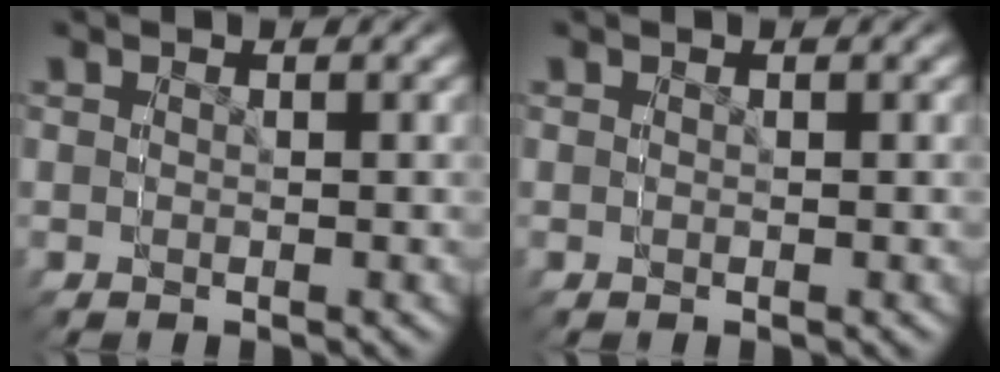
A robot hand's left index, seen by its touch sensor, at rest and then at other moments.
{"total": 0.0}